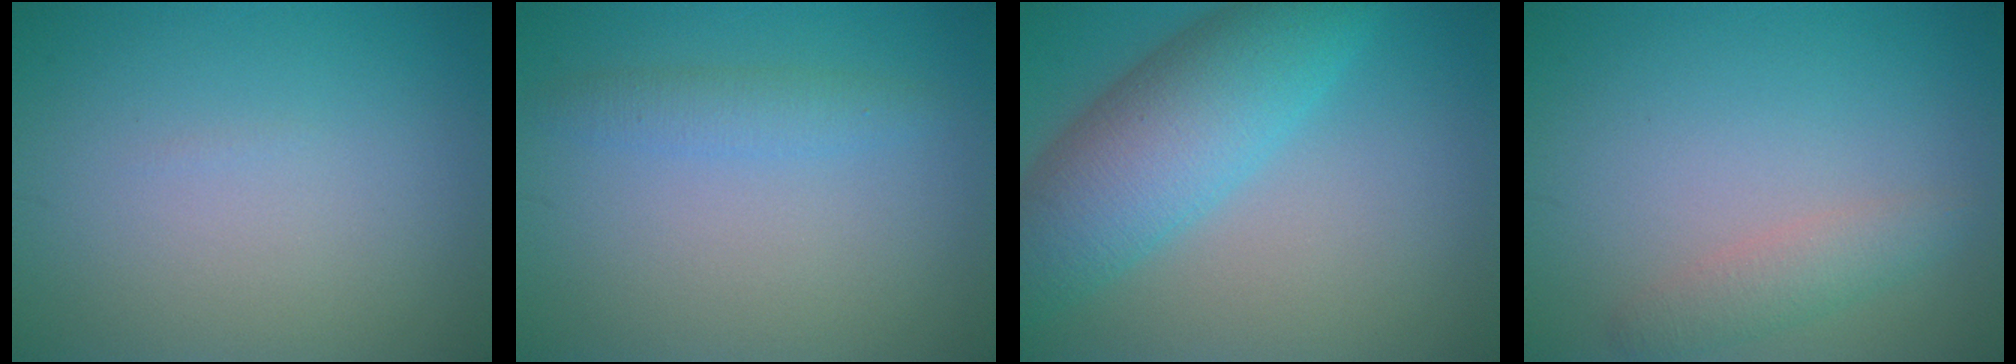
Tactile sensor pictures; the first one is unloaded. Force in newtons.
{"total": 1.8, "press": 1.8, "slide": 0.1}
{"total": 8.1, "press": 8.0, "slide": 0.4}
{"total": 2.1, "press": 2.1, "slide": 0.1}